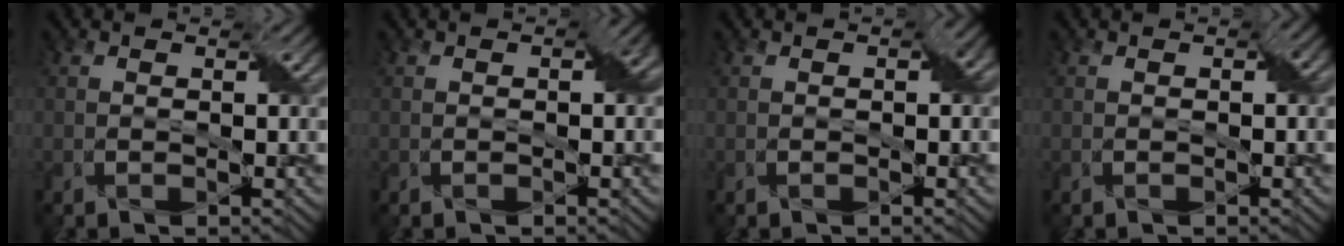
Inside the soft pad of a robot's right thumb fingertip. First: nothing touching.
{"total": 2.1, "force": [-0.1, 1.0, 1.9], "torque": [-0.026, 0.000, -0.002]}
{"total": 1.7, "force": [-0.1, 0.9, 1.4], "torque": [-0.019, 0.001, 0.000]}
{"total": 1.2, "force": [-0.1, 0.7, 1.0], "torque": [-0.013, -0.001, 0.000]}